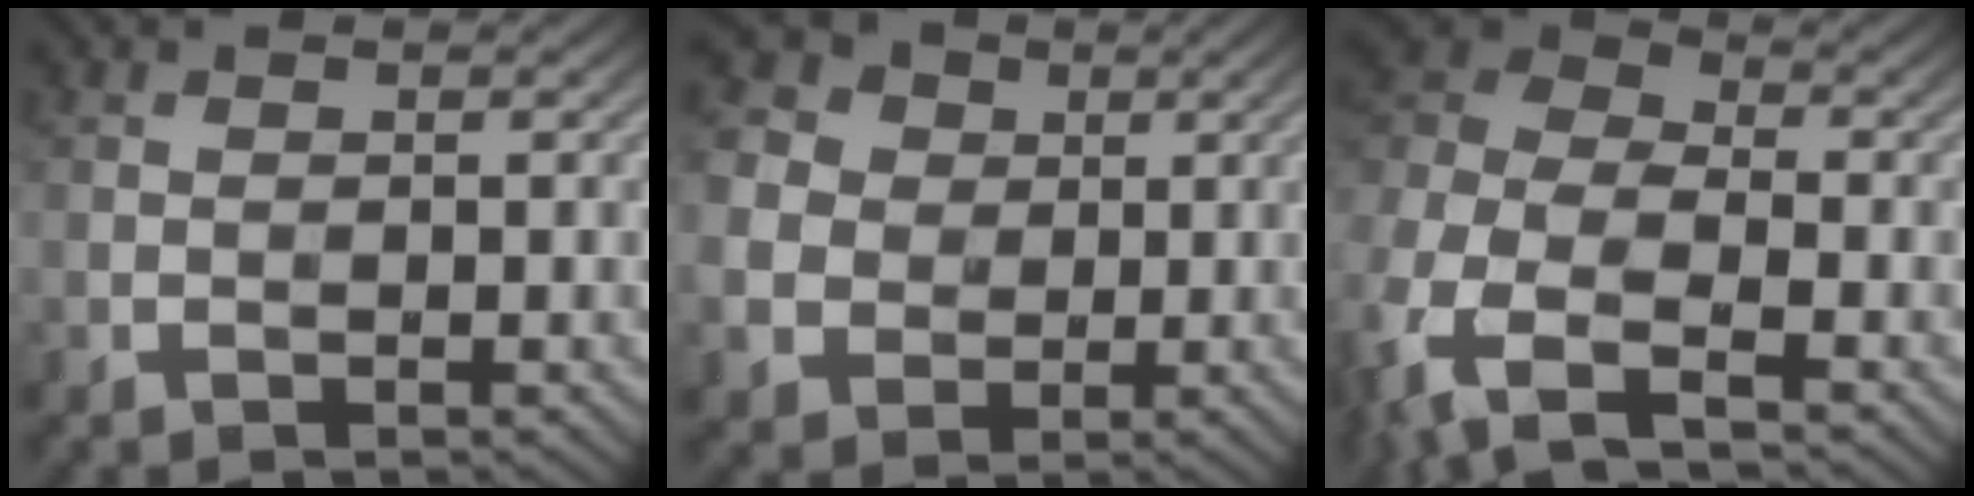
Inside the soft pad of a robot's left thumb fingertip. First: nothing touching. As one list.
[{"total": 9.5, "force": [0.9, 8.5, 4.0], "torque": [-0.156, 0.005, 0.005]}, {"total": 12.3, "force": [-5.0, 7.2, 8.7], "torque": [-0.228, -0.007, -0.113]}]